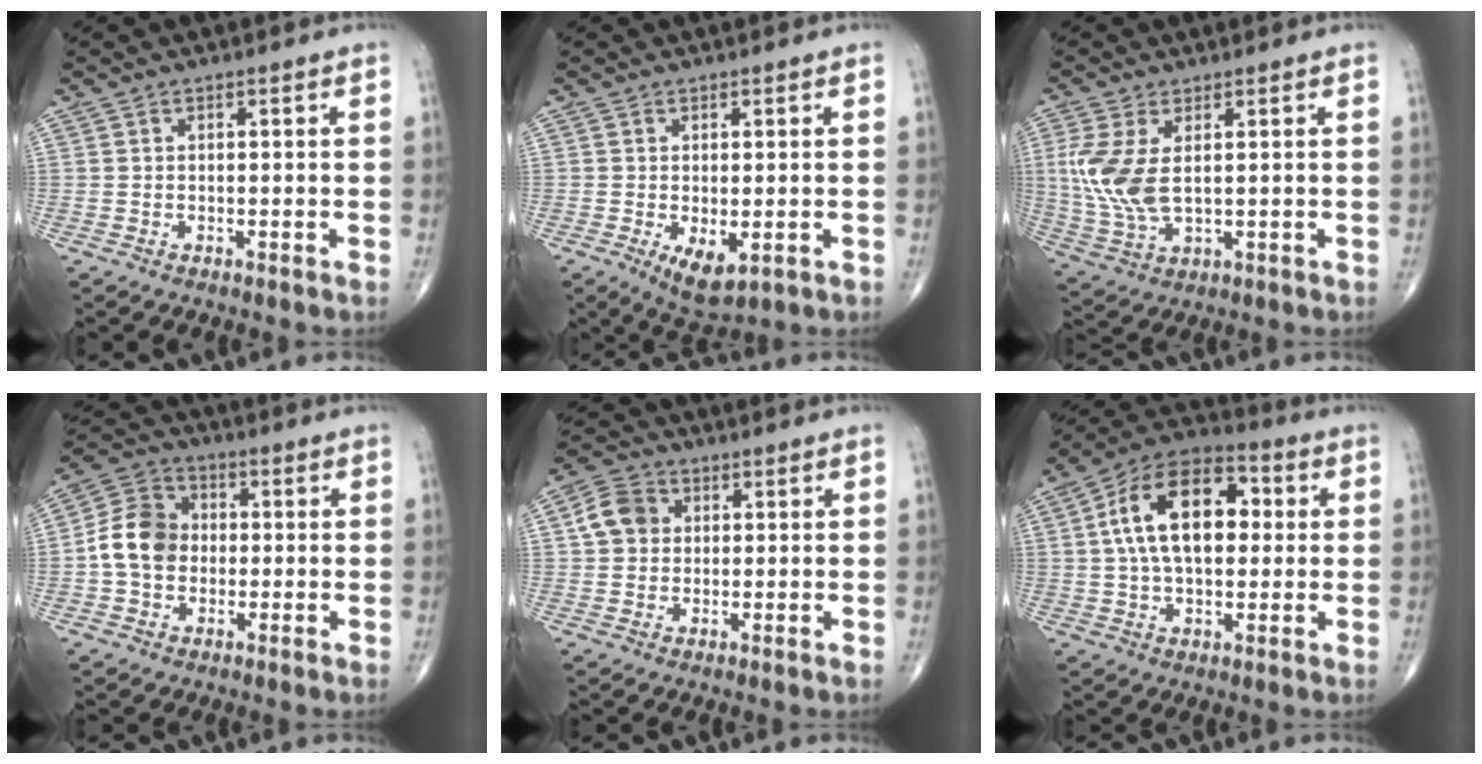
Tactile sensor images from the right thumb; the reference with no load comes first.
{"total": 5.8, "force": [-1.5, 2.7, 4.9], "torque": [-0.080, -0.016, -0.015]}
{"total": 10.0, "force": [1.5, 5.1, 8.5], "torque": [-0.201, -0.007, 0.041]}
{"total": 10.0, "force": [-0.7, 8.1, 5.7], "torque": [-0.091, 0.029, -0.024]}
{"total": 6.6, "force": [1.1, 5.6, 3.2], "torque": [-0.049, 0.010, 0.011]}
{"total": 17.9, "force": [2.8, 10.4, 14.3], "torque": [-0.222, 0.026, 0.039]}